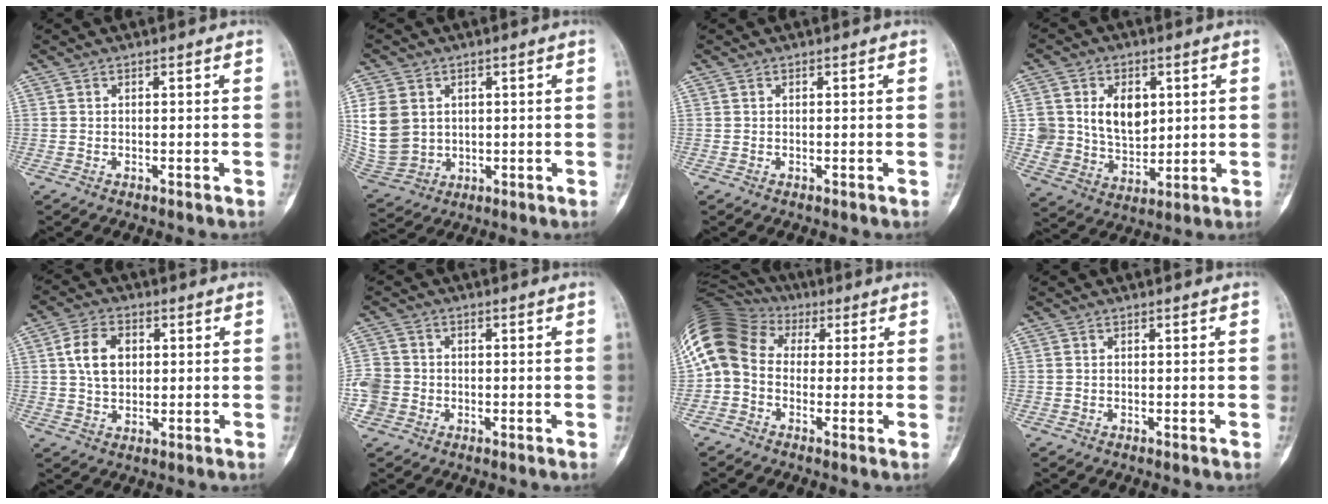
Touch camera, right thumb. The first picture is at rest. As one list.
[{"total": 10.9, "force": [2.2, 8.9, 5.9], "torque": [-0.111, -0.003, 0.062]}, {"total": 0.0}, {"total": 11.5, "force": [3.0, 8.6, 7.0], "torque": [-0.076, -0.020, 0.066]}, {"total": 7.7, "force": [1.6, 5.3, 5.4], "torque": [-0.082, 0.001, 0.025]}, {"total": 6.2, "force": [-1.5, 5.6, 2.1], "torque": [-0.042, 0.013, -0.028]}, {"total": 14.5, "force": [1.5, 11.7, 8.5], "torque": [-0.165, 0.048, 0.015]}, {"total": 0.0}]